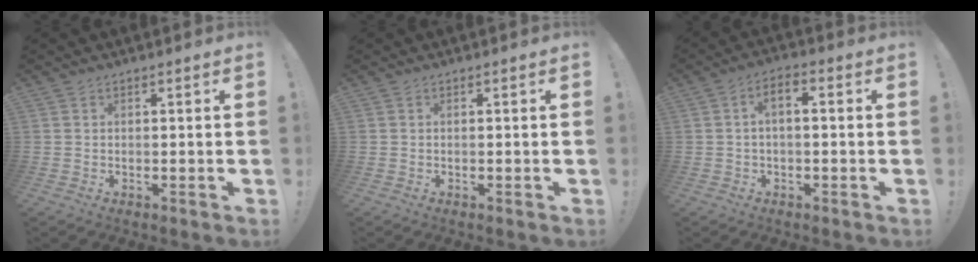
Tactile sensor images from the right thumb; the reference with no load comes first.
{"total": 0.0}
{"total": 4.2, "force": [-0.6, 1.9, 3.7], "torque": [-0.071, 0.010, -0.008]}